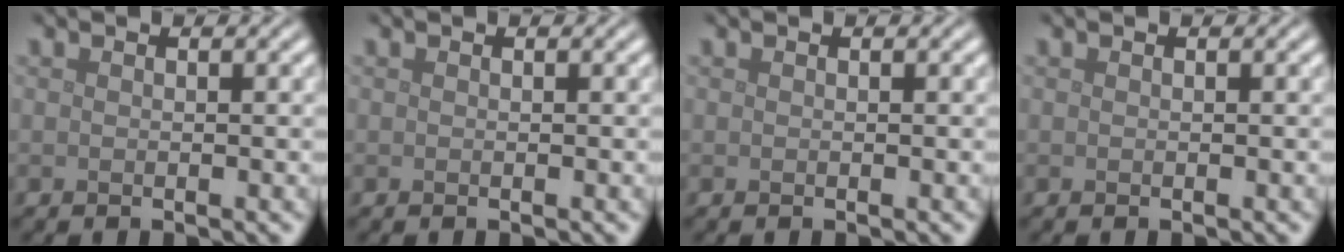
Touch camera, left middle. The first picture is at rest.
{"total": 0.0}
{"total": 0.0}
{"total": 0.0}